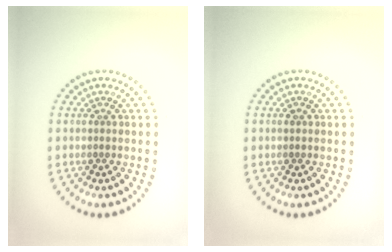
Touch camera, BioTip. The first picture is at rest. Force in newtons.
{"total": 0.9, "press": 0.9, "slide": 0.1}